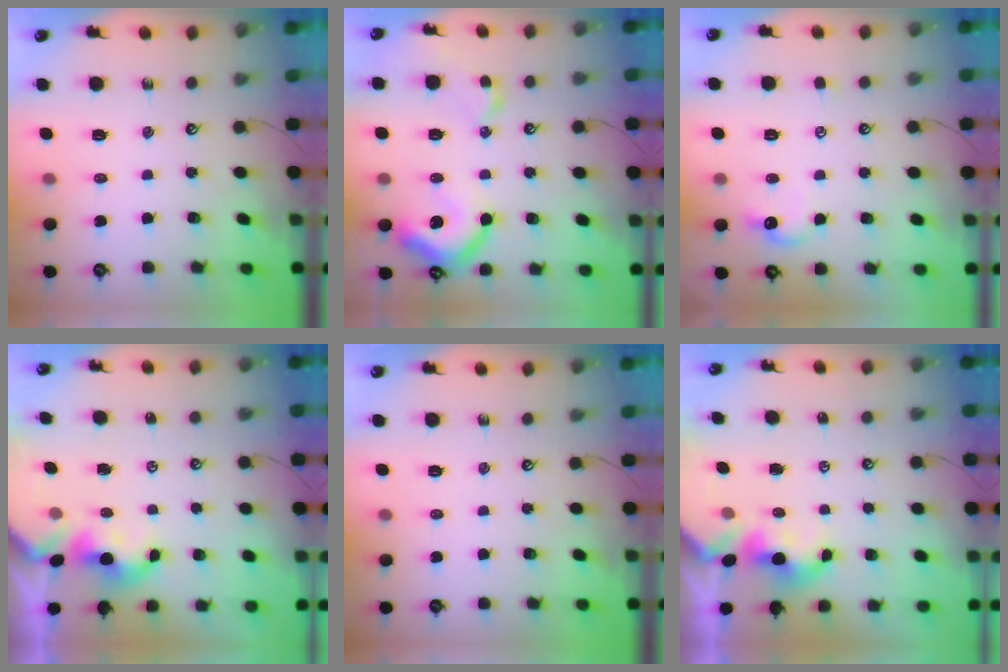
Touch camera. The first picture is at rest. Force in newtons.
{"total": 13.6, "press": 13.5, "slide": 1.7}
{"total": 1.9, "press": 1.8, "slide": 0.6}
{"total": 1.7, "press": 1.7, "slide": 0.2}
{"total": 0.0}
{"total": 1.8, "press": 1.8, "slide": 0.2}